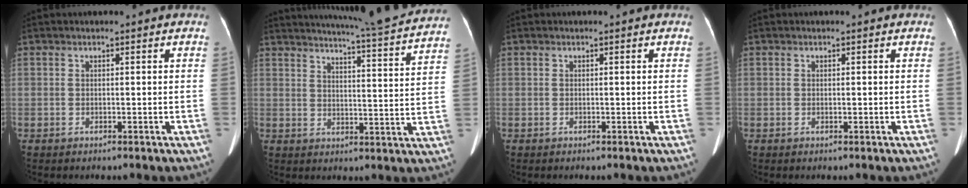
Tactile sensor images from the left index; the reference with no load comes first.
{"total": 18.3, "force": [17.1, -0.9, 6.5], "torque": [-0.110, -0.046, 0.207]}
{"total": 0.0}
{"total": 0.0}